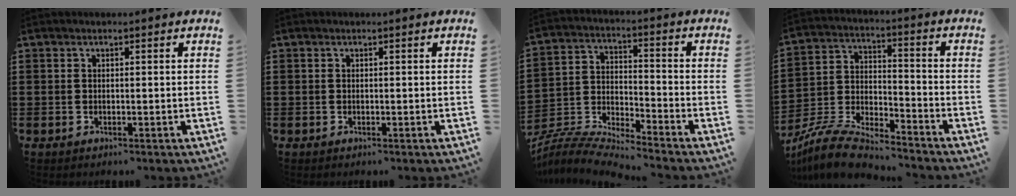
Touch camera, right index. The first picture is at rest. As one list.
[{"total": 0.0}, {"total": 6.2, "force": [-6.2, 0.2, 0.9], "torque": [-0.040, -0.011, -0.129]}, {"total": 8.3, "force": [-7.9, 0.9, 2.3], "torque": [-0.059, 0.002, -0.161]}]